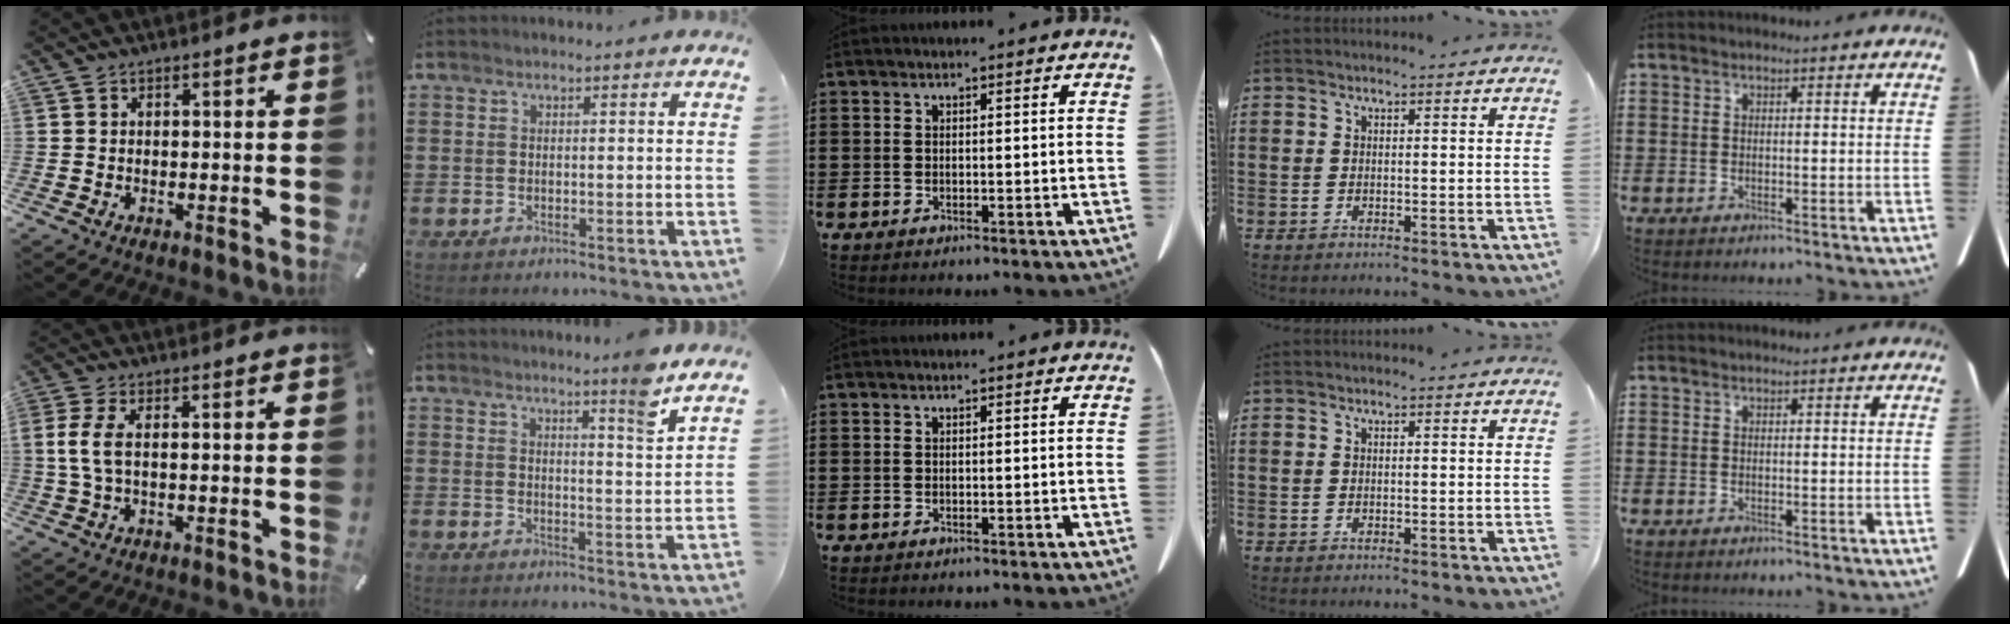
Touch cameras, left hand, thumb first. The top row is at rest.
{"thumb": {"total": 5.4, "force": [0.4, 1.9, 5.1], "torque": [-0.116, -0.004, 0.002]}, "index": {"total": 5.3, "force": [4.4, -0.8, 2.8], "torque": [-0.051, -0.023, 0.071]}}